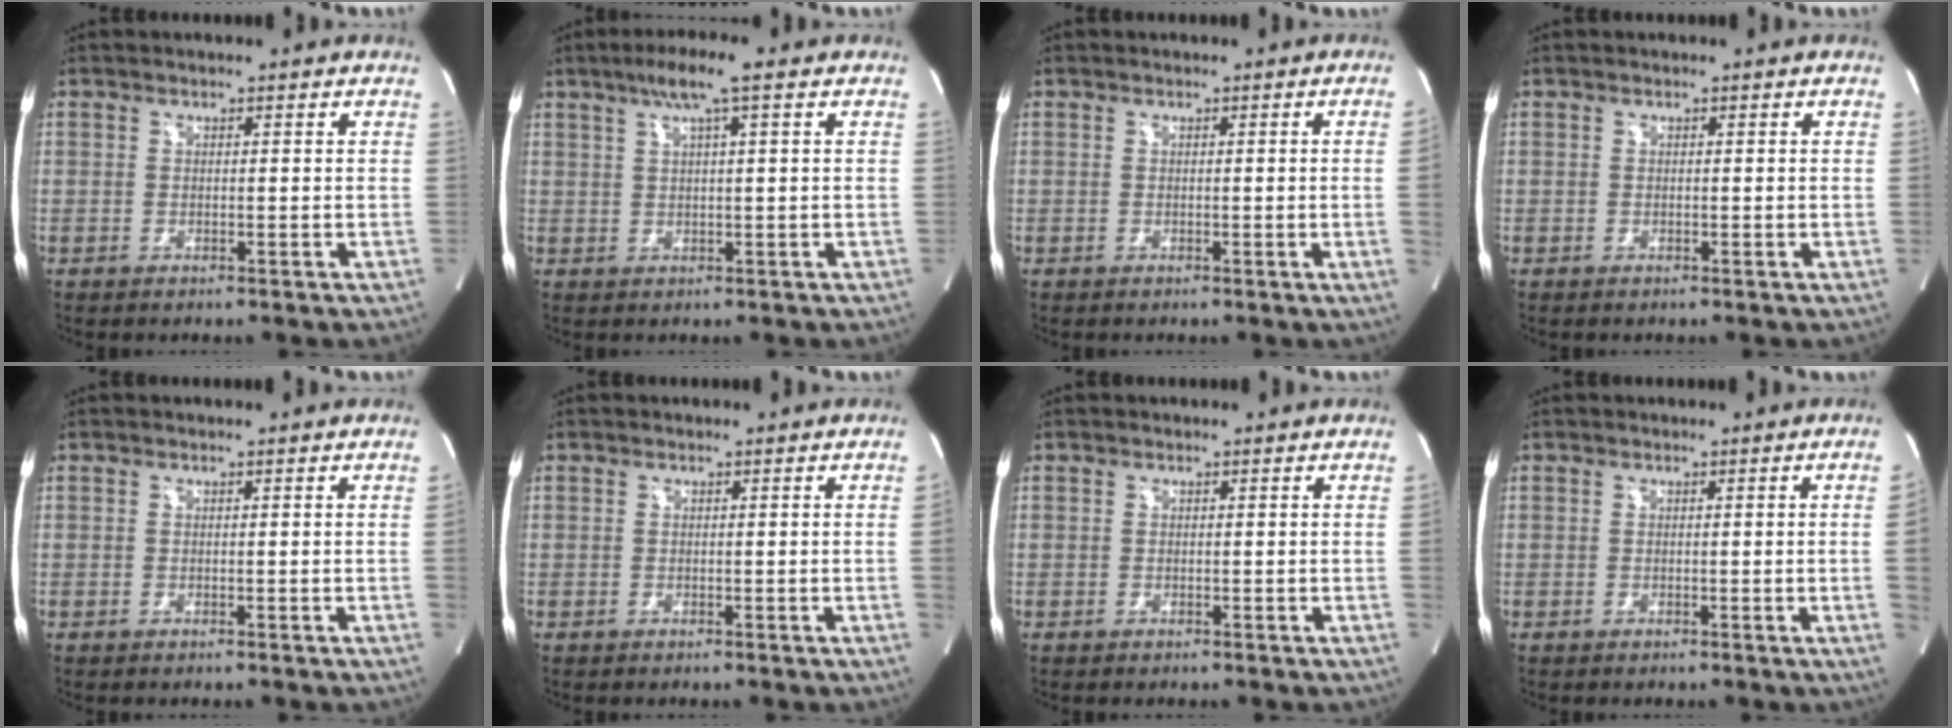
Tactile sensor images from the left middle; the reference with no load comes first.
{"total": 5.5, "force": [3.0, -0.3, 4.6], "torque": [-0.089, 0.013, 0.054]}
{"total": 2.1, "force": [-0.1, -1.0, 1.9], "torque": [-0.023, -0.002, 0.000]}
{"total": 0.0}
{"total": 0.7, "force": [0.0, -0.3, 0.6], "torque": [-0.009, -0.002, -0.002]}
{"total": 1.2, "force": [-0.1, -0.6, 1.0], "torque": [-0.010, -0.001, -0.002]}
{"total": 0.7, "force": [0.0, -0.3, 0.6], "torque": [-0.009, -0.001, -0.002]}
{"total": 2.9, "force": [-0.1, -1.4, 2.5], "torque": [-0.033, -0.004, 0.001]}